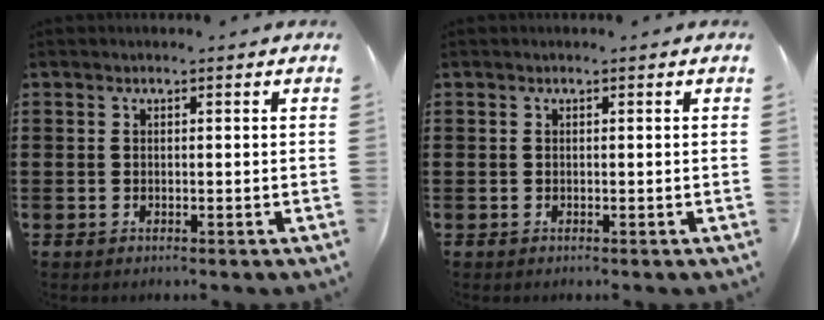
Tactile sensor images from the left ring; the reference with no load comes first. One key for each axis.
{"total": 0.0}